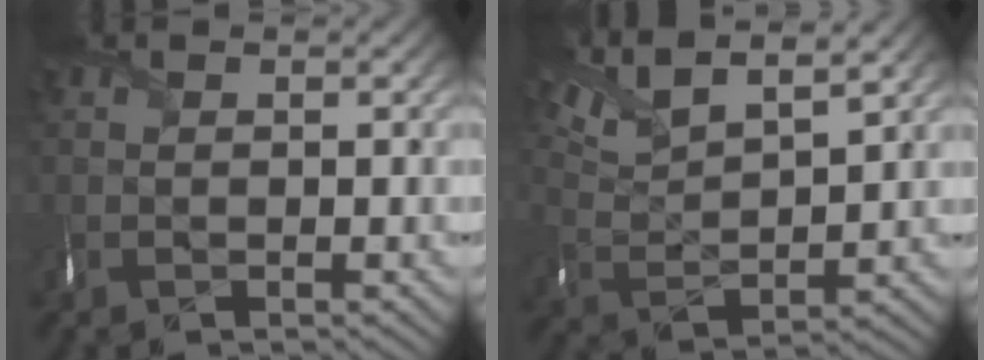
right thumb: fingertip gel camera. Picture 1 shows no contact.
{"total": 9.9, "force": [7.4, 2.5, 6.1], "torque": [-0.149, 0.021, 0.147]}